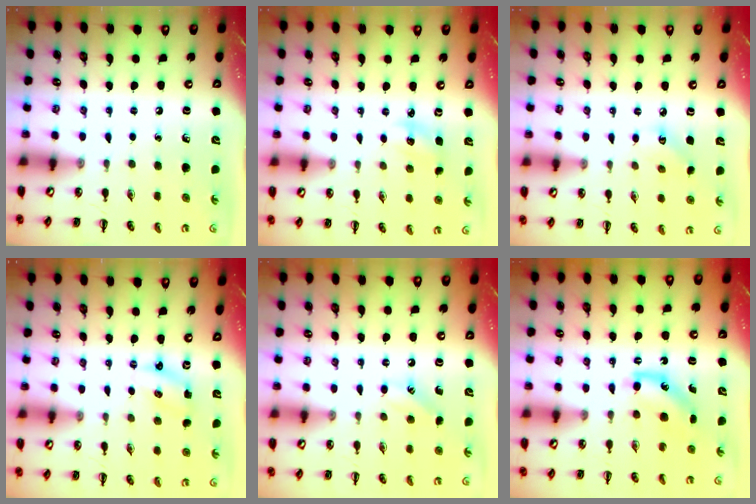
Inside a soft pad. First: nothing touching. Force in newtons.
{"total": 4.0, "press": 3.8, "slide": 1.2}
{"total": 2.9, "press": 2.8, "slide": 0.8}
{"total": 2.2, "press": 2.1, "slide": 0.6}
{"total": 7.2, "press": 6.9, "slide": 1.8}
{"total": 4.9, "press": 4.7, "slide": 1.3}